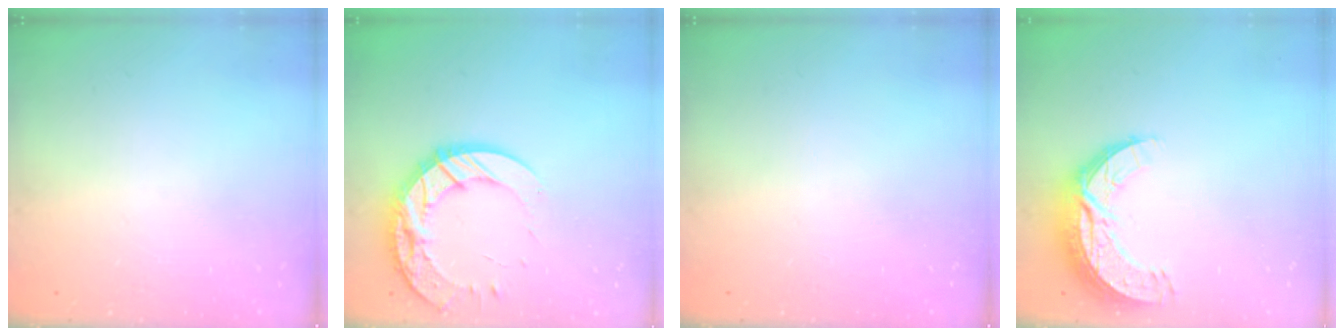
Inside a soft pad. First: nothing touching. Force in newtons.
{"total": 16.1, "press": 16.0, "slide": 1.2}
{"total": 0.0}
{"total": 10.7, "press": 10.7, "slide": 0.7}